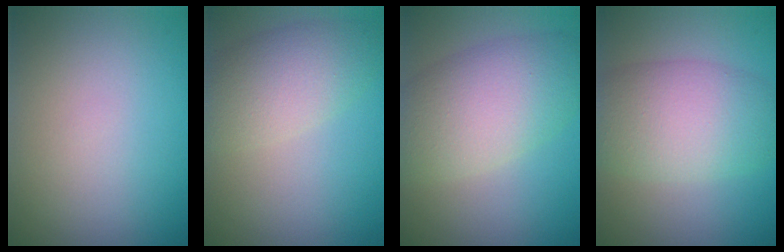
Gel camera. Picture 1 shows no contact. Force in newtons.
{"total": 4.7, "press": 4.7, "slide": 0.5}
{"total": 7.2, "press": 7.2, "slide": 0.5}
{"total": 7.0, "press": 7.0, "slide": 0.3}